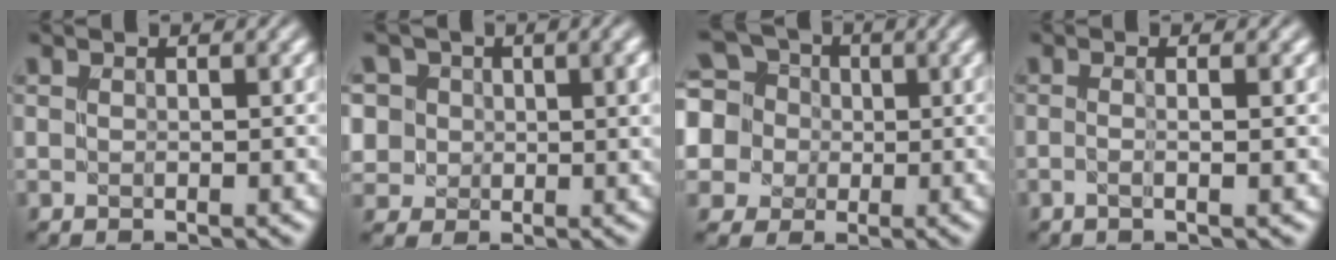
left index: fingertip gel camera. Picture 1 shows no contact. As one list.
[{"total": 5.7, "force": [1.8, 4.6, 2.9], "torque": [-0.072, 0.013, 0.022]}, {"total": 9.3, "force": [1.7, 8.3, 3.8], "torque": [-0.105, 0.034, -0.005]}, {"total": 3.1, "force": [0.4, 1.4, 2.7], "torque": [-0.019, 0.000, -0.024]}]